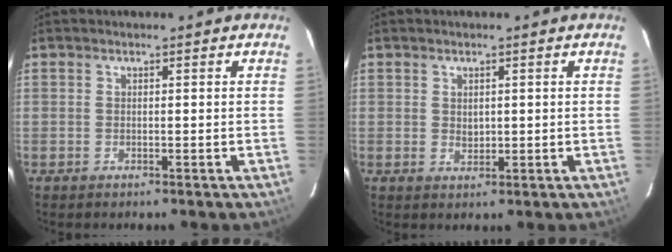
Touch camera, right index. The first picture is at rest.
{"total": 1.8, "force": [0.3, 1.4, 1.0], "torque": [-0.012, -0.001, 0.008]}